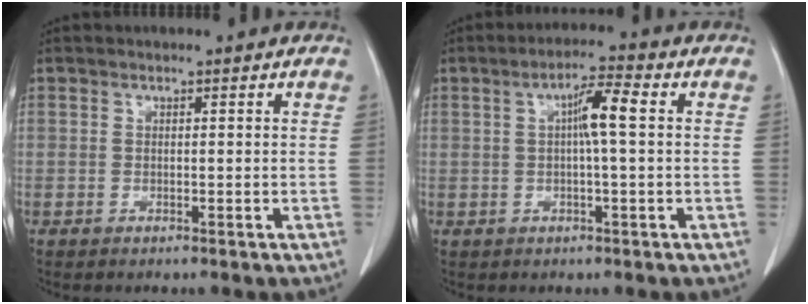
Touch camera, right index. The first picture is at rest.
{"total": 5.3, "force": [0.8, 0.2, 5.2], "torque": [-0.089, 0.011, 0.011]}